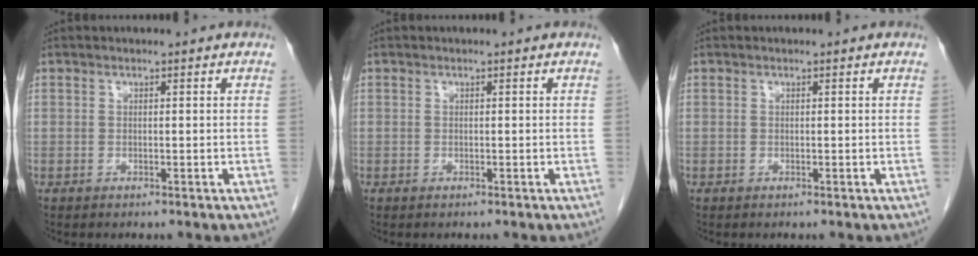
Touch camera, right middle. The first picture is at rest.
{"total": 0.0}
{"total": 0.0}